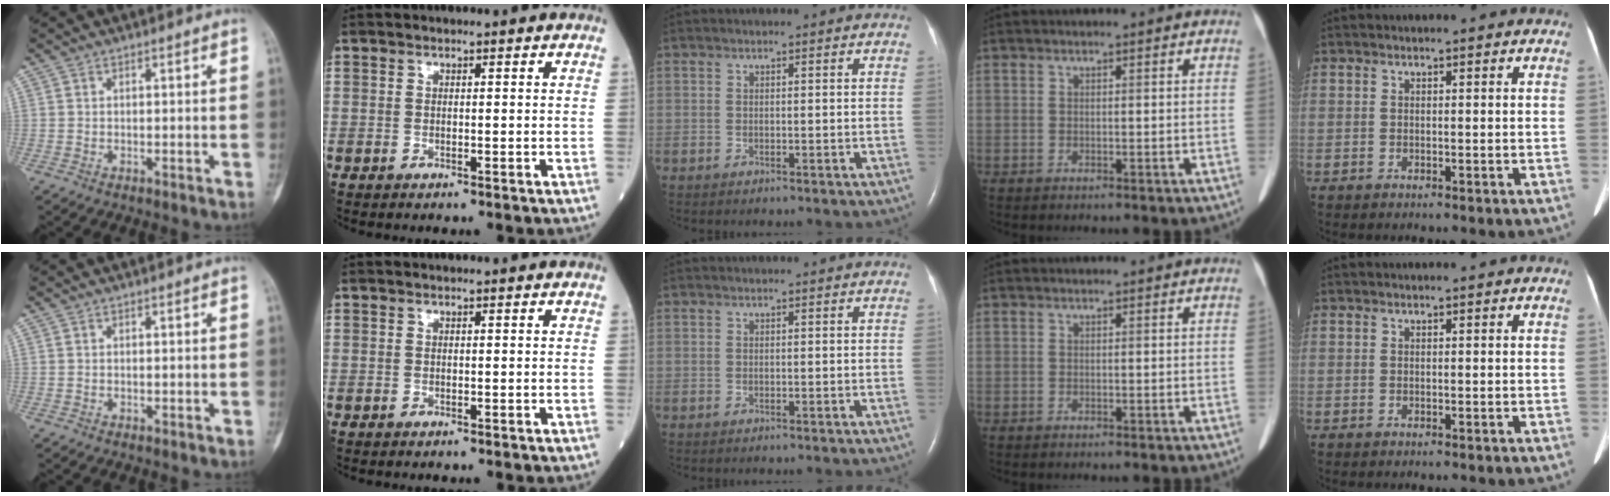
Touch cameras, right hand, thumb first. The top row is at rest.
{}